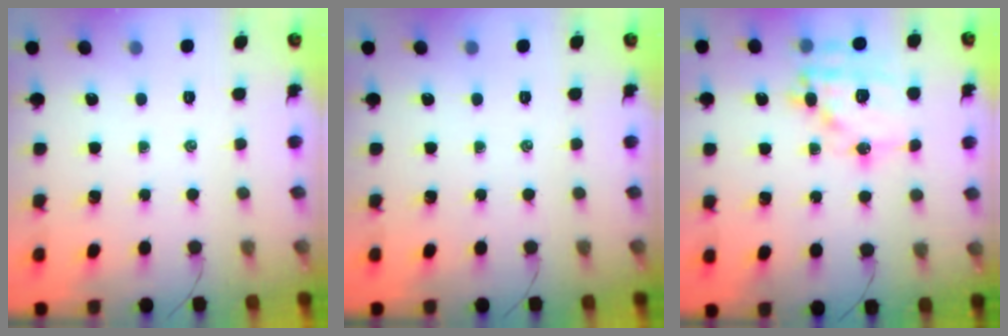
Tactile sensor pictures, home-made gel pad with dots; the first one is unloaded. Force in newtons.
{"total": 0.0}
{"total": 17.3, "press": 16.9, "slide": 3.5}